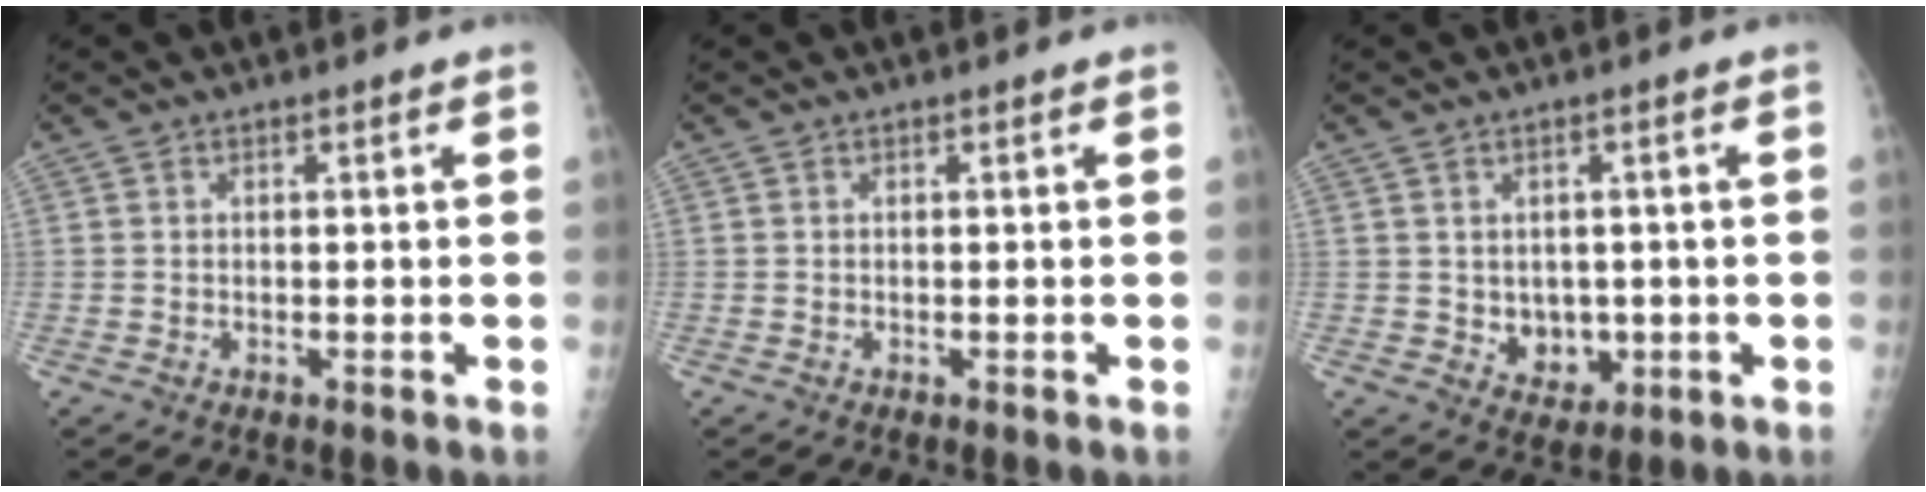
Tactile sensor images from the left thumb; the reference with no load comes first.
{"total": 0.0}
{"total": 5.6, "force": [-0.5, 4.6, 3.2], "torque": [-0.017, -0.003, 0.007]}